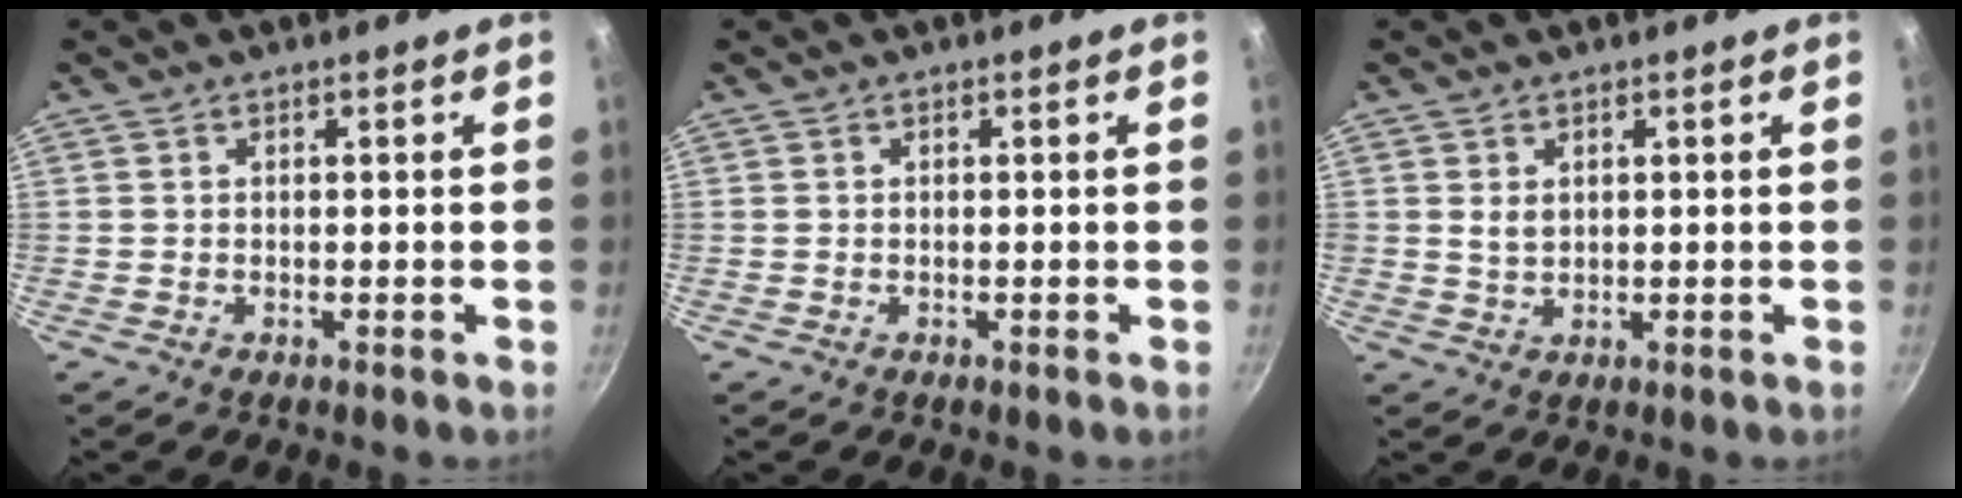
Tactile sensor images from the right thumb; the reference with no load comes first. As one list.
[{"total": 0.0}, {"total": 2.4, "force": [0.8, 1.7, 1.5], "torque": [-0.021, -0.003, 0.017]}]